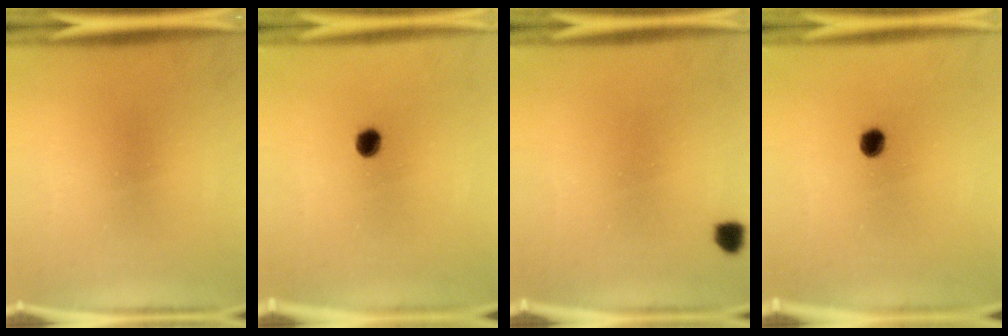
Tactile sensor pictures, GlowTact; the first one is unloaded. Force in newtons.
{"total": 2.7}
{"total": 2.0}
{"total": 2.7}